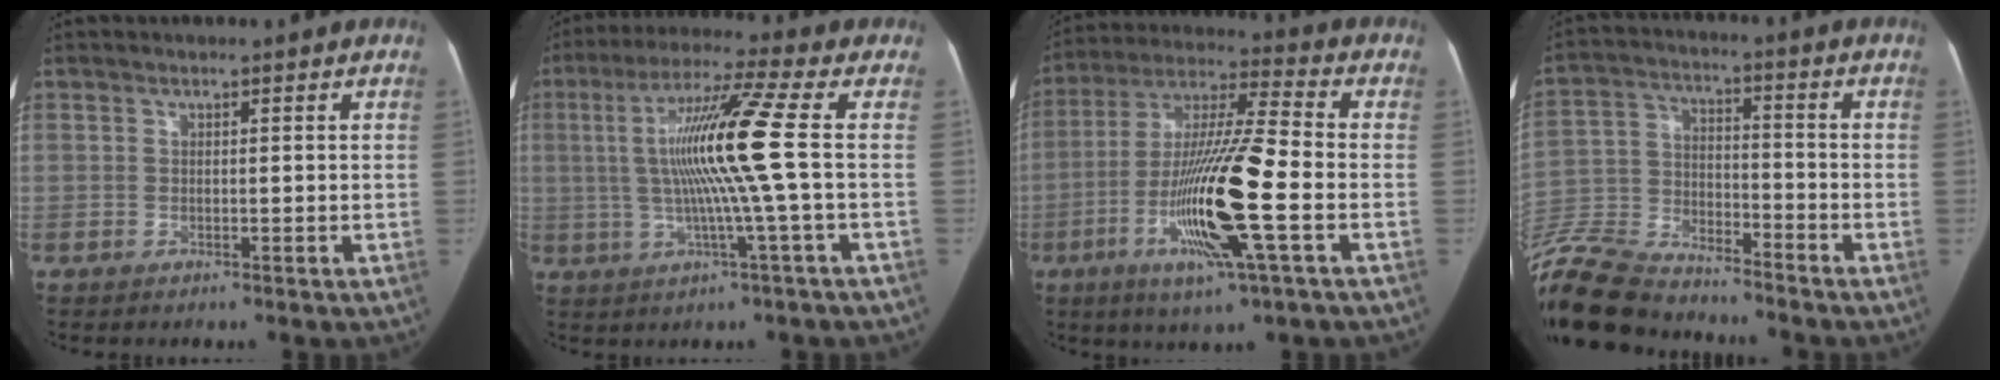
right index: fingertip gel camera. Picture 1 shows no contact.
{"total": 12.4, "force": [0.2, -1.9, 12.3], "torque": [-0.233, 0.006, 0.000]}
{"total": 17.6, "force": [-4.9, 0.7, 16.9], "torque": [-0.329, -0.010, -0.089]}
{"total": 14.2, "force": [-13.4, 3.1, 3.6], "torque": [-0.071, 0.012, -0.241]}